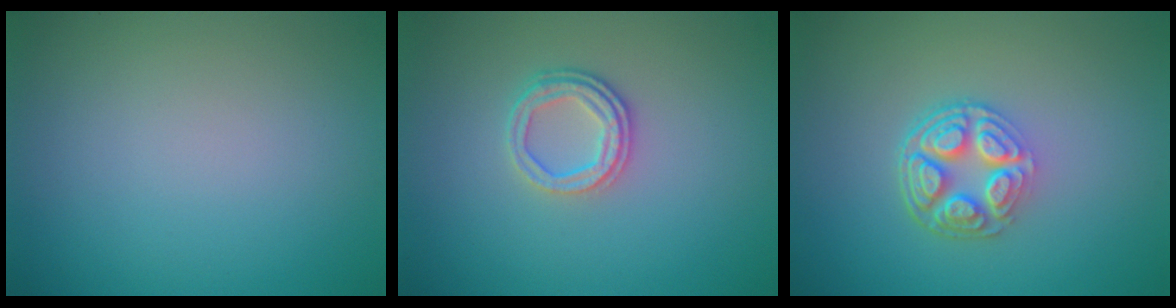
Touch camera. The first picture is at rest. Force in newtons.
{"total": 2.6, "press": 2.3, "slide": 1.3}
{"total": 5.0, "press": 3.7, "slide": 3.3}